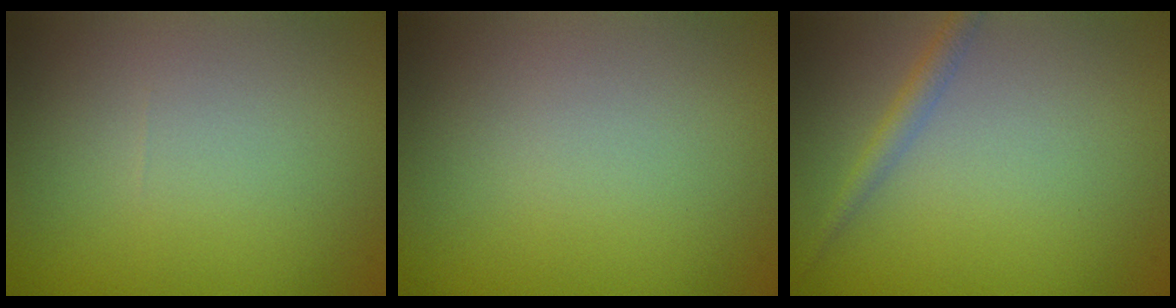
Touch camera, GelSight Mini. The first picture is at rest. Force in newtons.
{"total": 0.0}
{"total": 1.5, "press": 1.5, "slide": 0.0}